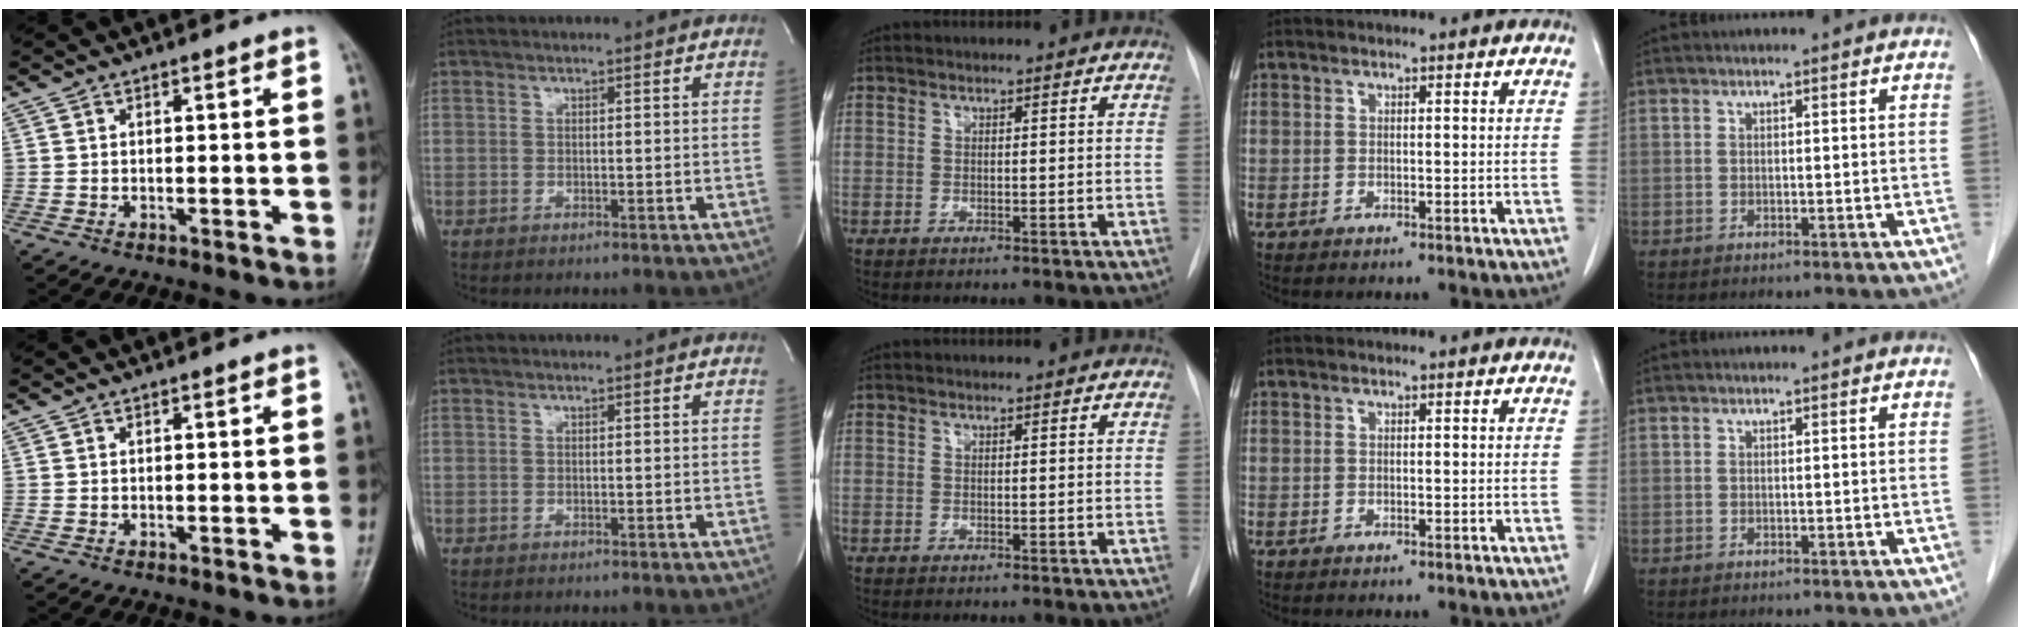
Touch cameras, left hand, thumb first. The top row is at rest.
{}